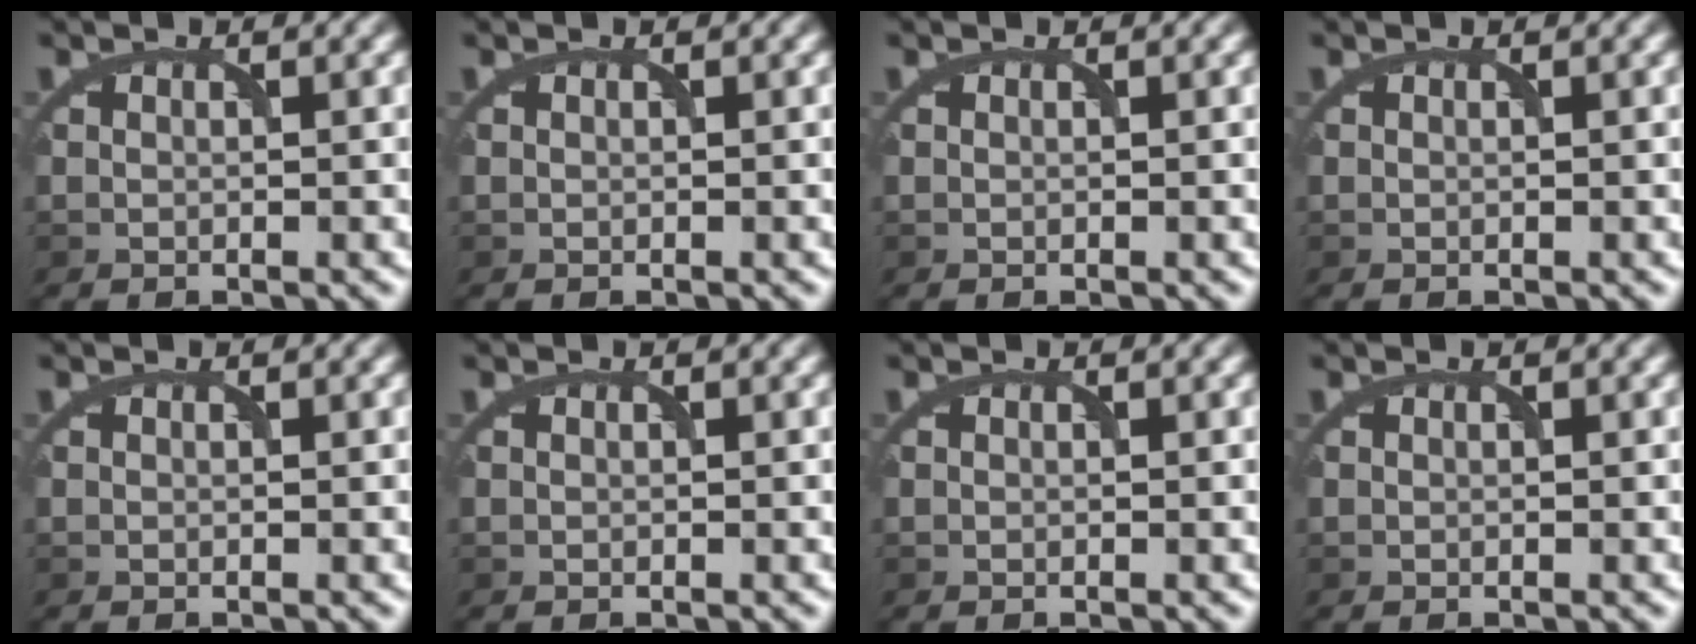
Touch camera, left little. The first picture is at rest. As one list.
[{"total": 0.0}, {"total": 0.0}, {"total": 0.0}, {"total": 0.0}, {"total": 0.0}, {"total": 0.0}, {"total": 0.0}]